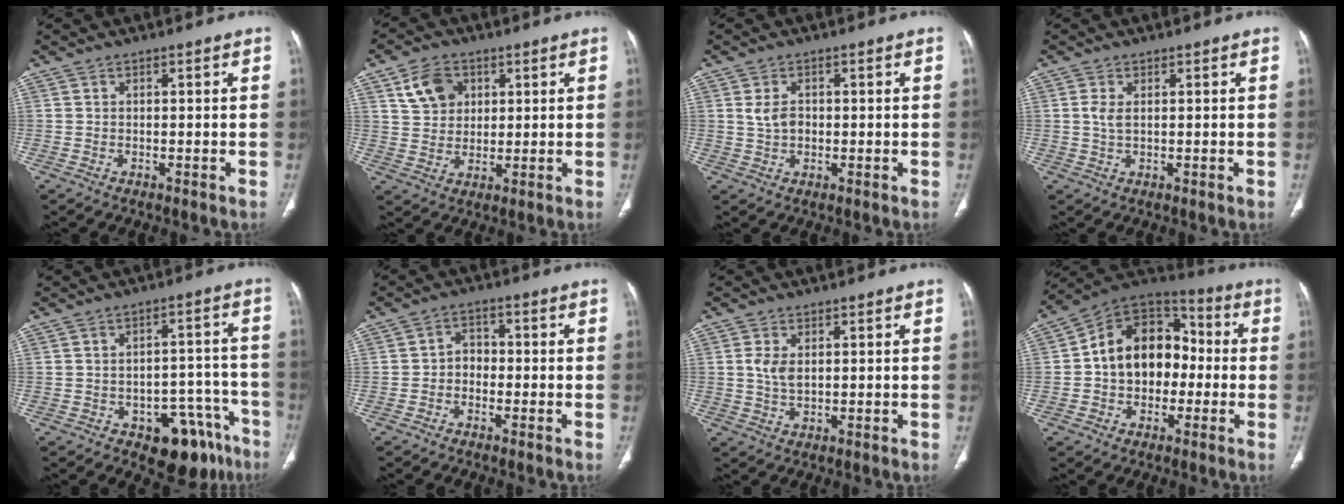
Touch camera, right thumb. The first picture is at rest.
{"total": 7.7, "force": [3.2, 5.9, 3.7], "torque": [-0.043, -0.008, 0.062]}
{"total": 3.4, "force": [0.4, 2.3, 2.4], "torque": [-0.042, 0.004, 0.009]}
{"total": 2.2, "force": [0.5, 1.0, 1.9], "torque": [-0.044, -0.002, 0.013]}
{"total": 13.0, "force": [-7.9, 7.3, 7.4], "torque": [-0.044, 0.064, -0.100]}
{"total": 3.4, "force": [-1.1, 2.8, 1.7], "torque": [-0.008, 0.020, -0.029]}
{"total": 3.6, "force": [0.8, 2.0, 2.9], "torque": [-0.057, -0.006, 0.019]}
{"total": 16.0, "force": [-0.8, 11.8, 10.8], "torque": [-0.131, 0.048, -0.025]}